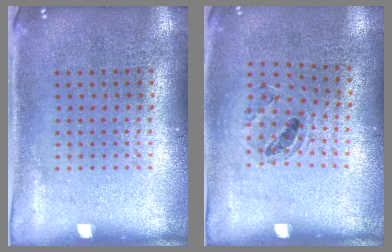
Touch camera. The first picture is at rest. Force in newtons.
{"total": 0.9, "press": 0.9, "slide": 0.2}